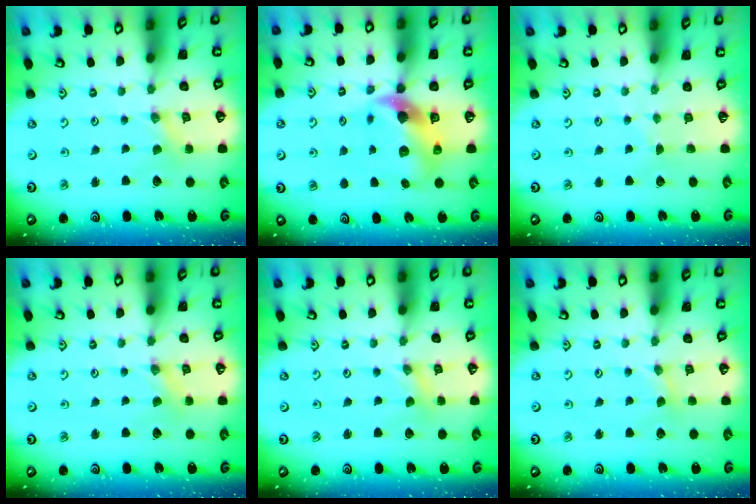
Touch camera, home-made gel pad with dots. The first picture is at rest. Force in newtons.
{"total": 9.9, "press": 9.8, "slide": 1.5}
{"total": 1.7, "press": 1.7, "slide": 0.2}
{"total": 1.3, "press": 1.2, "slide": 0.3}
{"total": 0.0}
{"total": 1.0, "press": 1.0, "slide": 0.2}